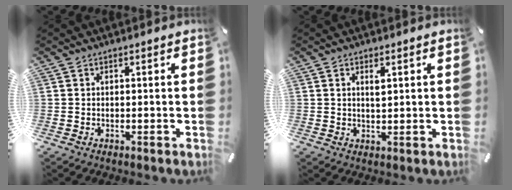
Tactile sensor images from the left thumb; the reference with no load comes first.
{"total": 2.5, "force": [0.9, 1.0, 2.1], "torque": [-0.038, -0.001, 0.013]}